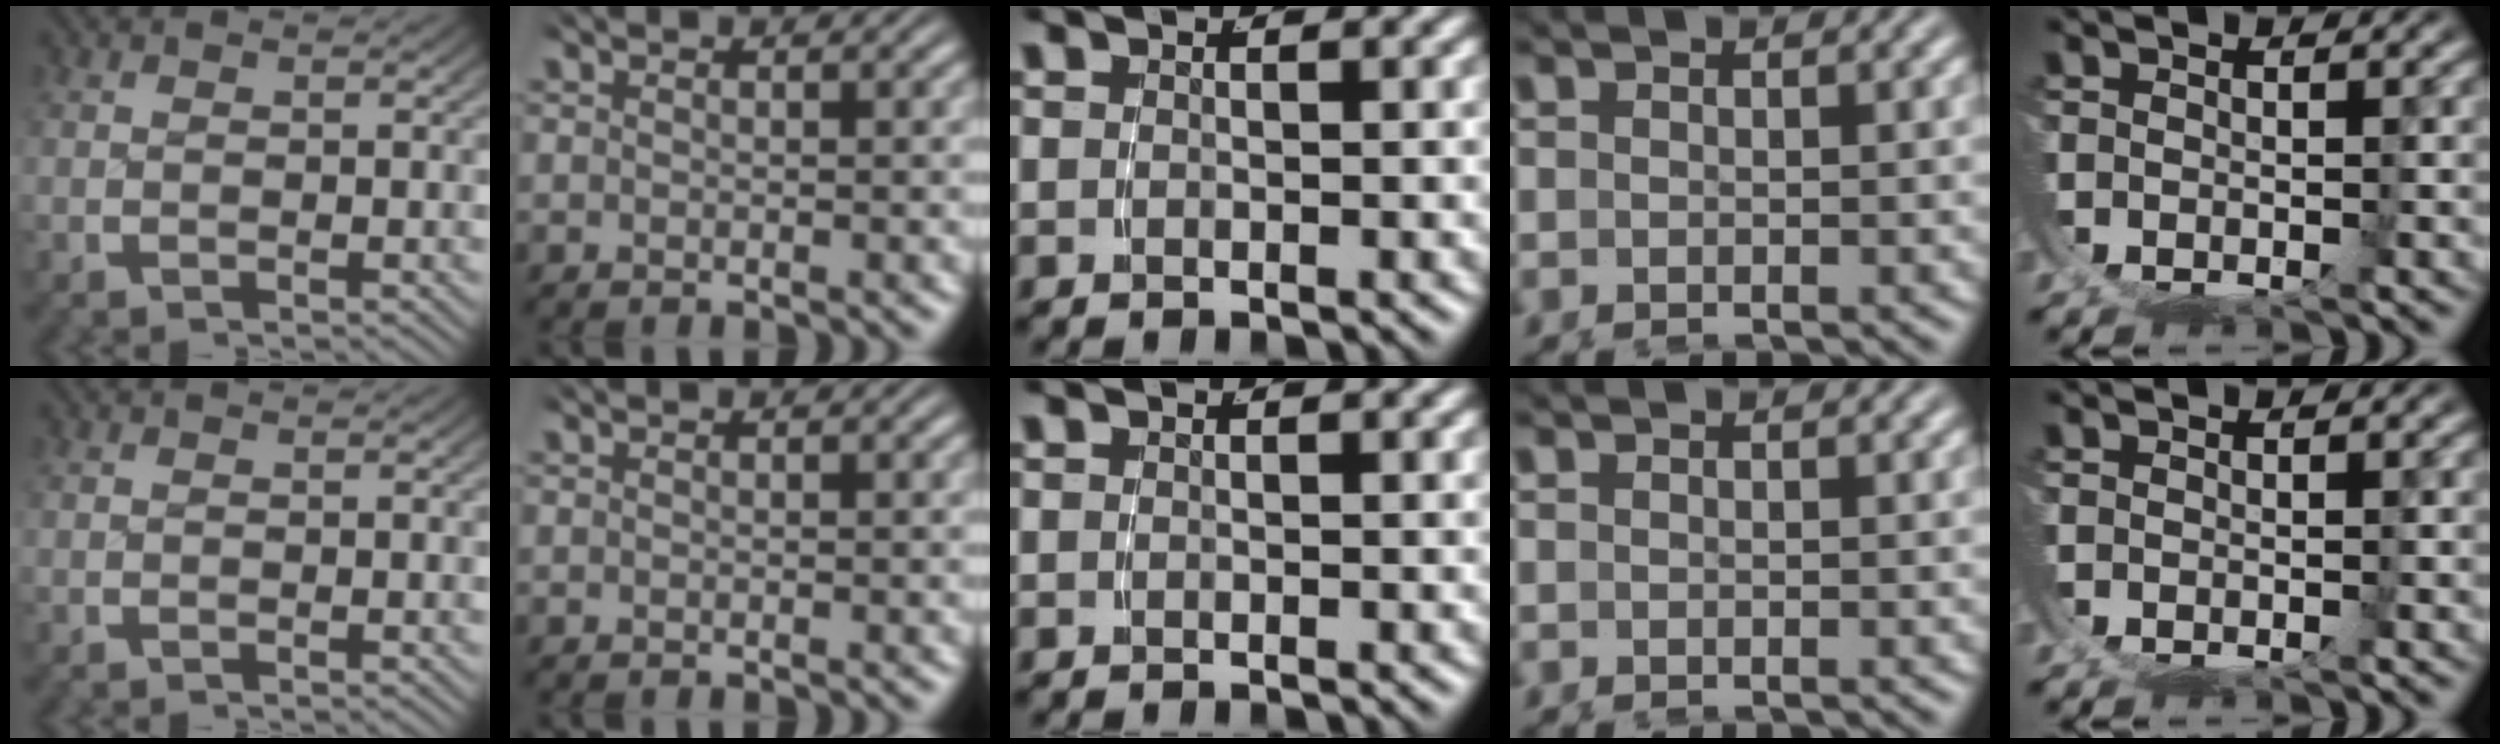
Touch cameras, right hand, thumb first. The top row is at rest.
{}